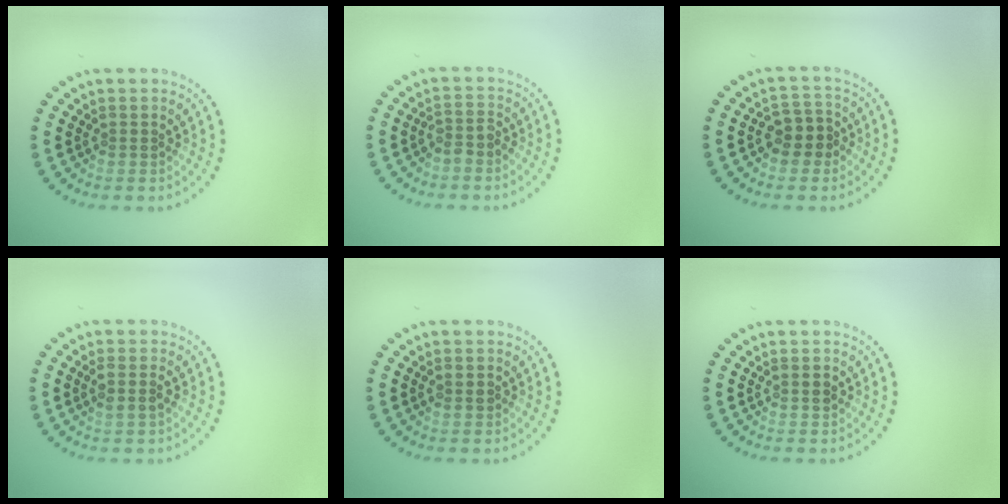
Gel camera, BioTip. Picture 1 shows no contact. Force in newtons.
{"total": 1.4, "press": 1.1, "slide": 0.9}
{"total": 2.6, "press": 2.4, "slide": 1.0}
{"total": 1.7, "press": 1.6, "slide": 0.6}
{"total": 1.0, "press": 1.0, "slide": 0.2}
{"total": 1.0, "press": 1.0, "slide": 0.1}